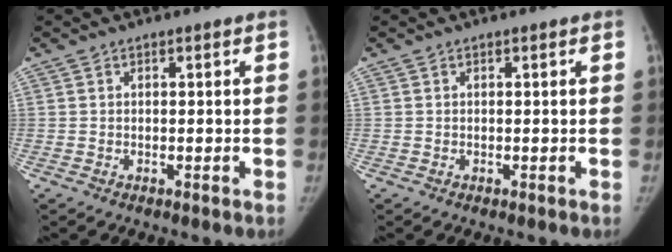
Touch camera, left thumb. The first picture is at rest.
{"total": 0.0}